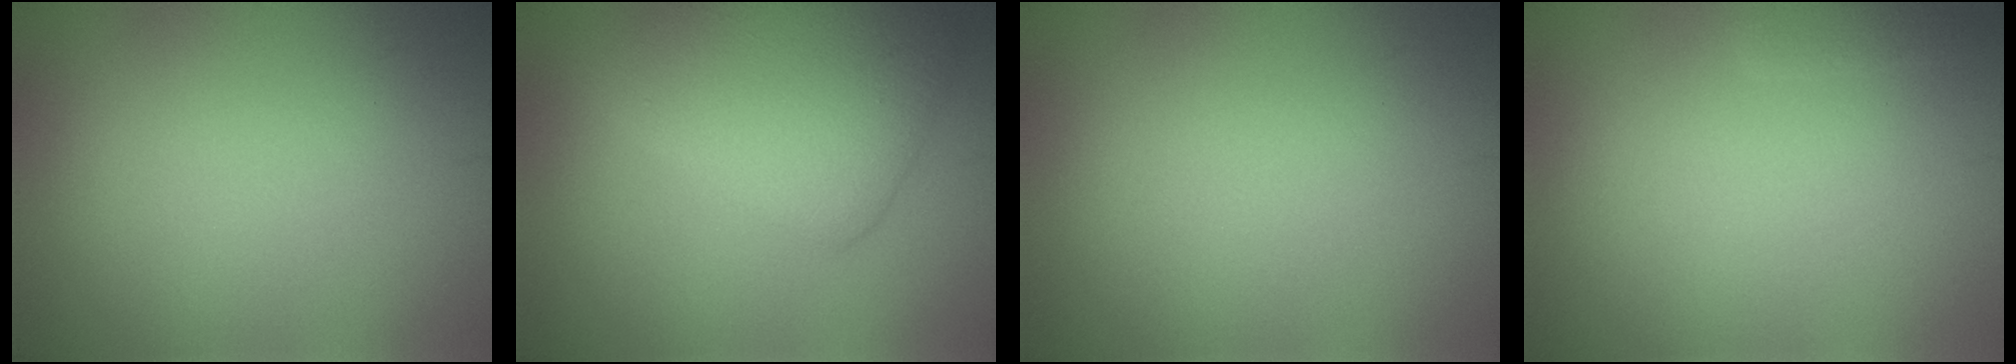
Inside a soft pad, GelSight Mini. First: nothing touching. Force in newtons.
{"total": 5.8, "press": 5.8, "slide": 0.1}
{"total": 0.0}
{"total": 0.7, "press": 0.7, "slide": 0.0}